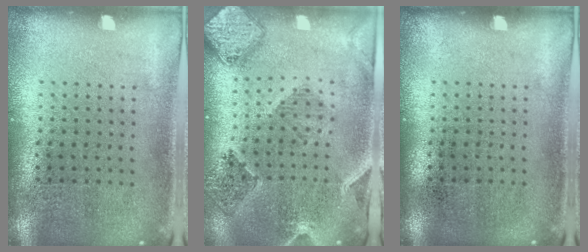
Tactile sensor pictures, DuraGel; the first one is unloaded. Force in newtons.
{"total": 1.5, "press": 1.5, "slide": 0.3}
{"total": 0.0}